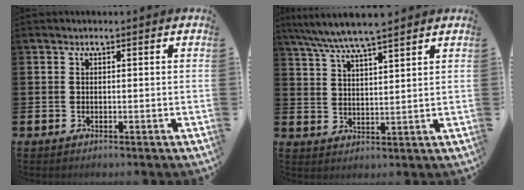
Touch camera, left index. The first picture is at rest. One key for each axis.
{"total": 6.7, "fx": 6.2, "fy": 0.4, "fz": 2.5, "tx": -0.072, "ty": -0.022, "tz": 0.113}